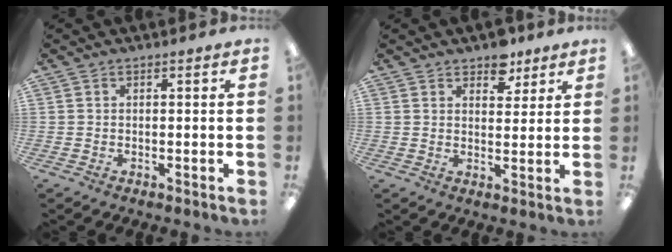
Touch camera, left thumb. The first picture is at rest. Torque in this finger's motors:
{"motor_torque": [0.48, 0.39, 0.31, -0.28, 0.03]}